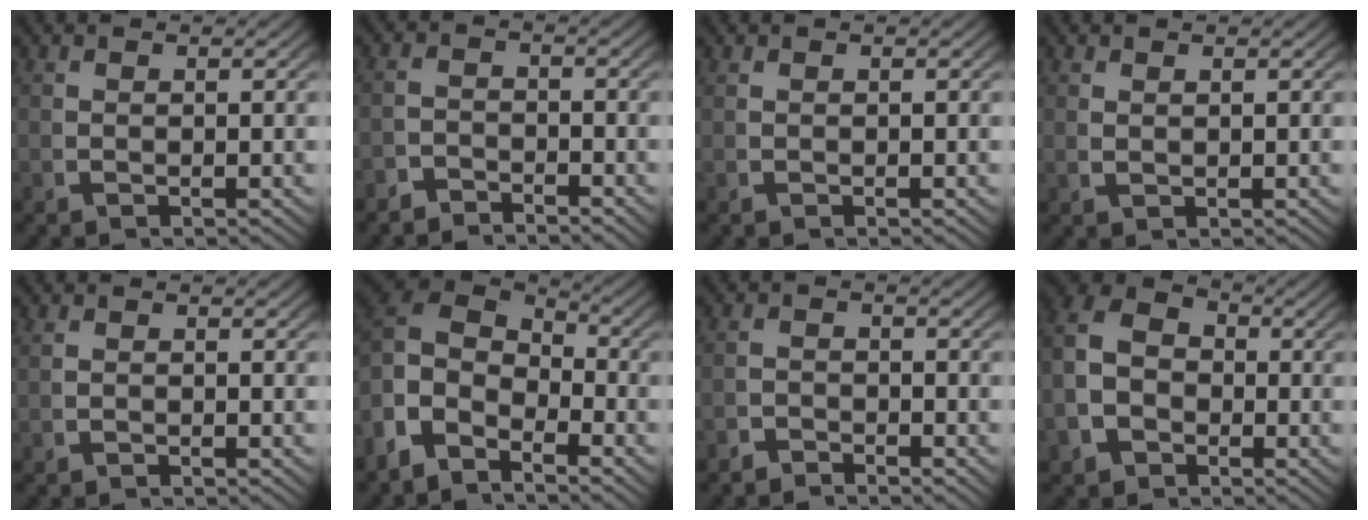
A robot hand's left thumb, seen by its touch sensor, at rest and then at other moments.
{"total": 2.7, "force": [-2.6, 0.6, -0.1], "torque": [0.011, -0.009, -0.049]}
{"total": 0.0}
{"total": 0.7, "force": [0.7, 0.0, 0.3], "torque": [-0.005, 0.002, 0.018]}
{"total": 0.0}
{"total": 8.6, "force": [1.5, 5.9, 6.0], "torque": [-0.126, -0.003, 0.016]}
{"total": 1.8, "force": [-1.7, 0.4, -0.2], "torque": [0.011, -0.004, -0.037]}
{"total": 8.0, "force": [0.2, 6.6, 4.5], "torque": [-0.094, -0.006, 0.001]}